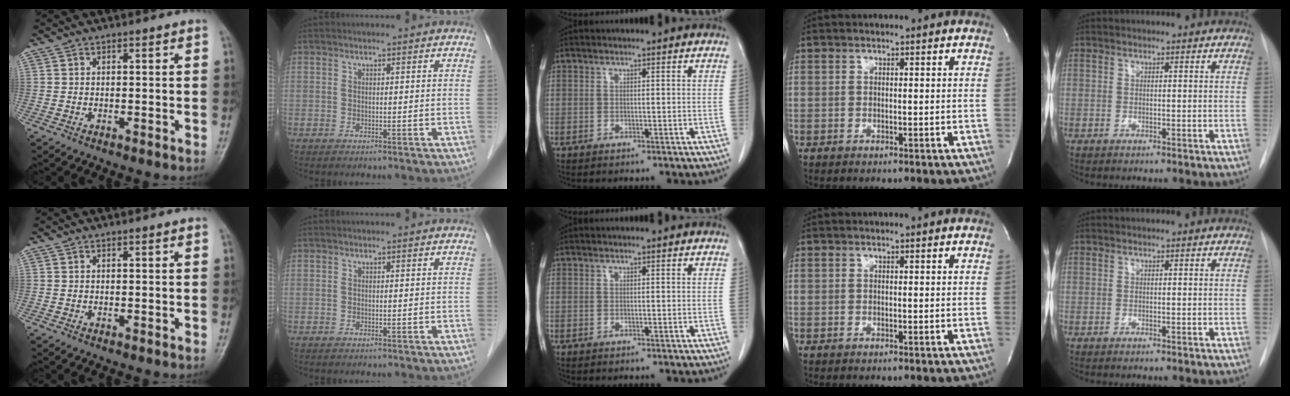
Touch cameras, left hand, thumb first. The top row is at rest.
{}